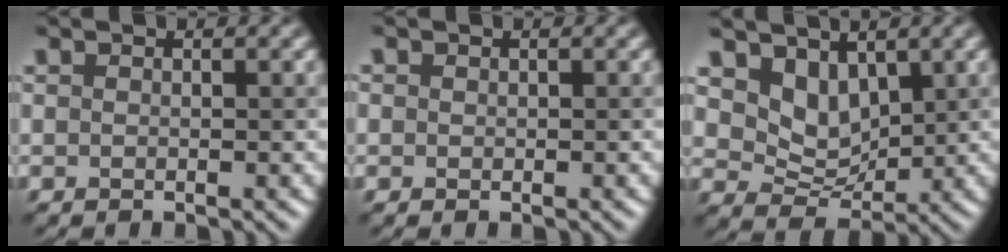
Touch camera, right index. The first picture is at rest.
{"total": 0.6, "force": [0.1, 0.1, -0.6], "torque": [0.005, -0.002, 0.005]}
{"total": 3.5, "force": [2.3, 2.3, 1.3], "torque": [-0.042, -0.015, 0.039]}